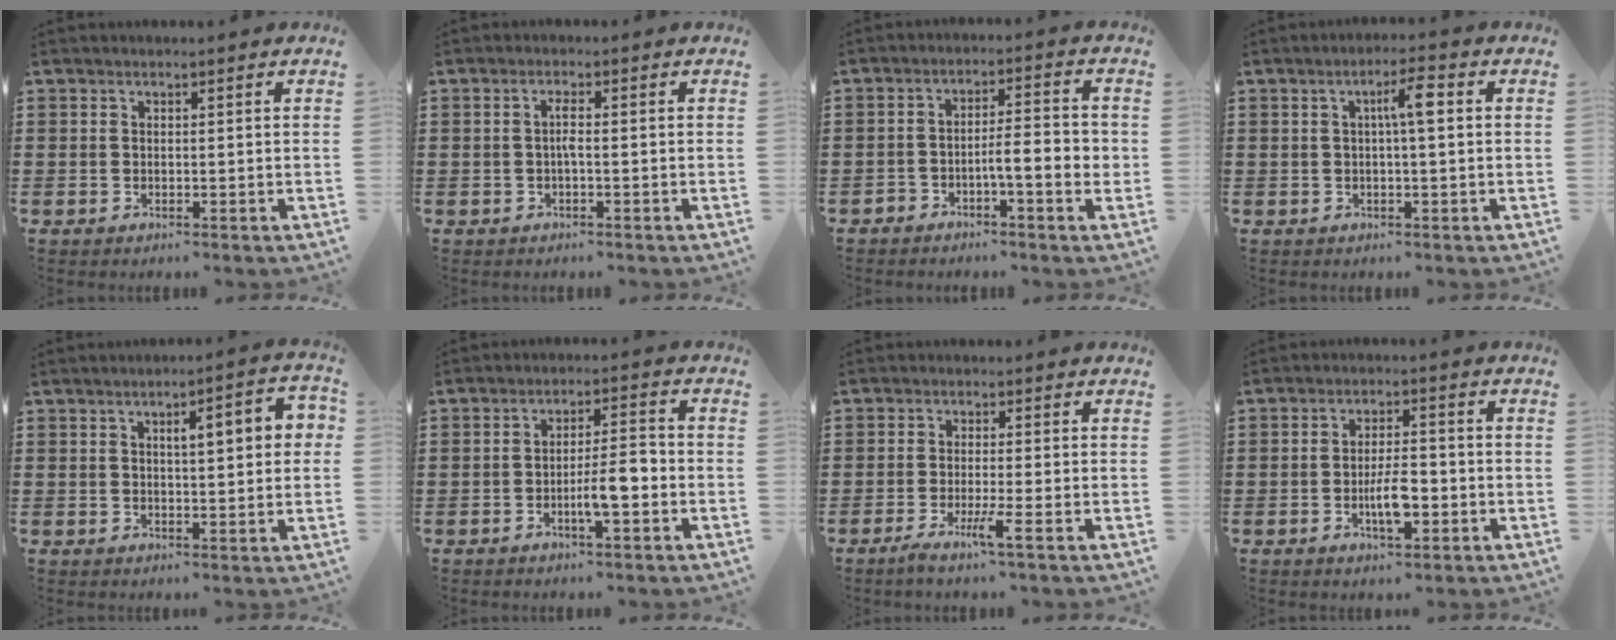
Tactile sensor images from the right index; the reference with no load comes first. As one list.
[{"total": 1.7, "force": [-0.4, 0.2, 1.7], "torque": [-0.041, -0.002, -0.010]}, {"total": 5.0, "force": [-2.2, 1.0, 4.3], "torque": [-0.076, 0.005, -0.043]}, {"total": 4.3, "force": [0.5, 0.7, 4.2], "torque": [-0.070, 0.006, 0.002]}, {"total": 4.9, "force": [1.0, 1.2, 4.6], "torque": [-0.072, 0.000, 0.010]}, {"total": 5.7, "force": [-2.1, 1.1, 5.2], "torque": [-0.093, 0.003, -0.041]}, {"total": 4.2, "force": [-2.4, -0.2, 3.5], "torque": [-0.070, -0.019, -0.042]}, {"total": 5.7, "force": [-1.8, 2.0, 5.1], "torque": [-0.099, 0.004, -0.034]}]